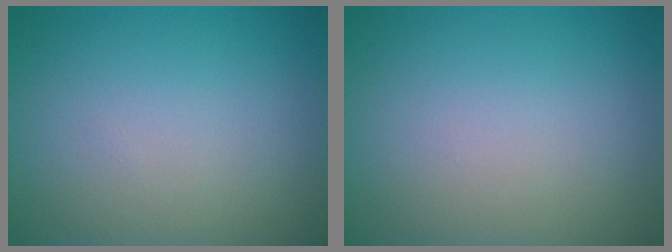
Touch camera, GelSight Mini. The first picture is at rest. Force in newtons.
{"total": 0.0}